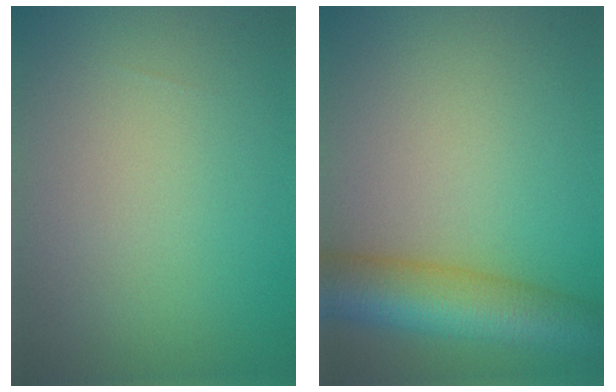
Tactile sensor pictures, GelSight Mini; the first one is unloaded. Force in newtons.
{"total": 8.2, "press": 8.2, "slide": 0.3}